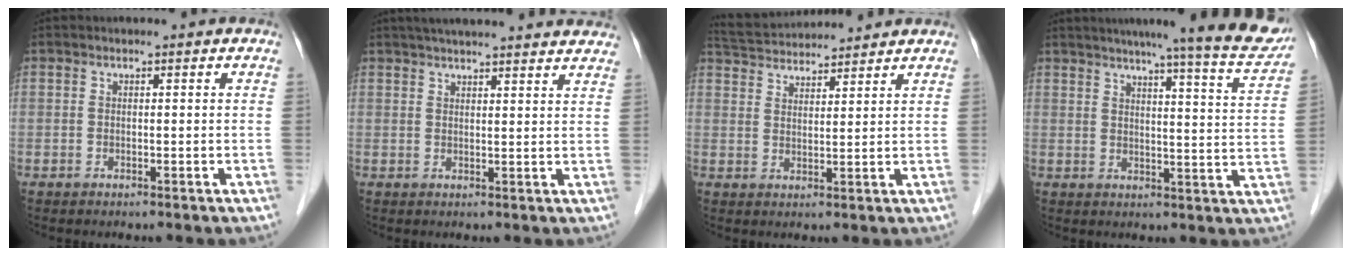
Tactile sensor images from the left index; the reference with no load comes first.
{"total": 18.8, "force": [17.0, 1.7, 7.8], "torque": [-0.114, 0.029, 0.212]}
{"total": 9.5, "force": [9.2, 0.9, 2.2], "torque": [-0.051, 0.032, 0.150]}
{"total": 17.9, "force": [15.6, 0.0, 8.9], "torque": [-0.118, -0.043, 0.181]}